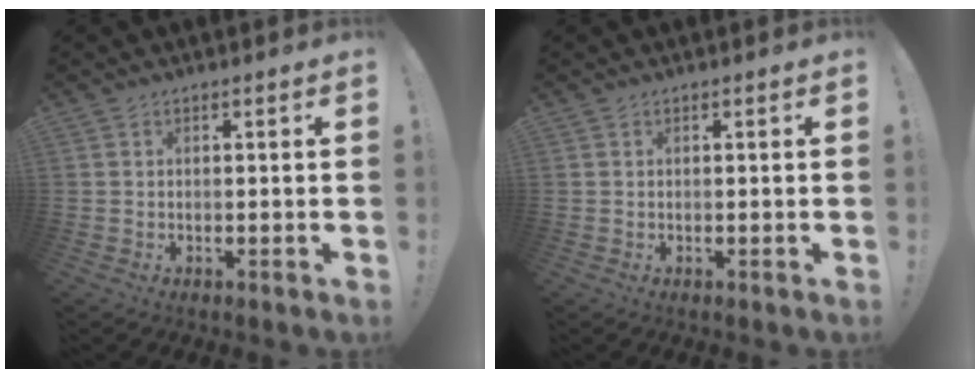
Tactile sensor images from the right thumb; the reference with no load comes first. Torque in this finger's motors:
{"motor_torque": [-0.01, 0.01, -0.01, 0.01, 0.08]}